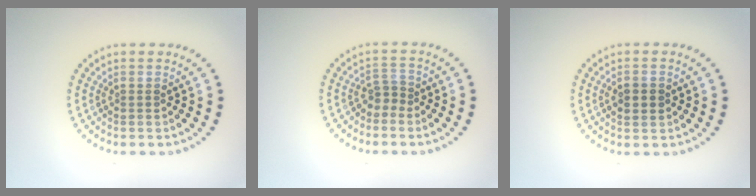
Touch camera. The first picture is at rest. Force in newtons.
{"total": 1.5, "press": 1.0, "slide": 1.1}
{"total": 2.3, "press": 2.2, "slide": 0.2}